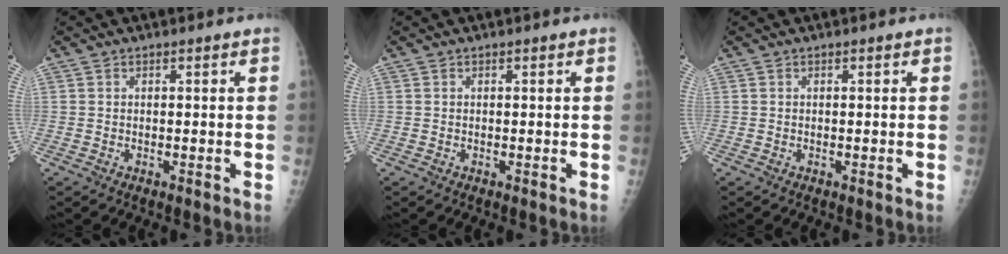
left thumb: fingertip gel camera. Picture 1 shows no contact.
{"total": 0.0}
{"total": 0.0}